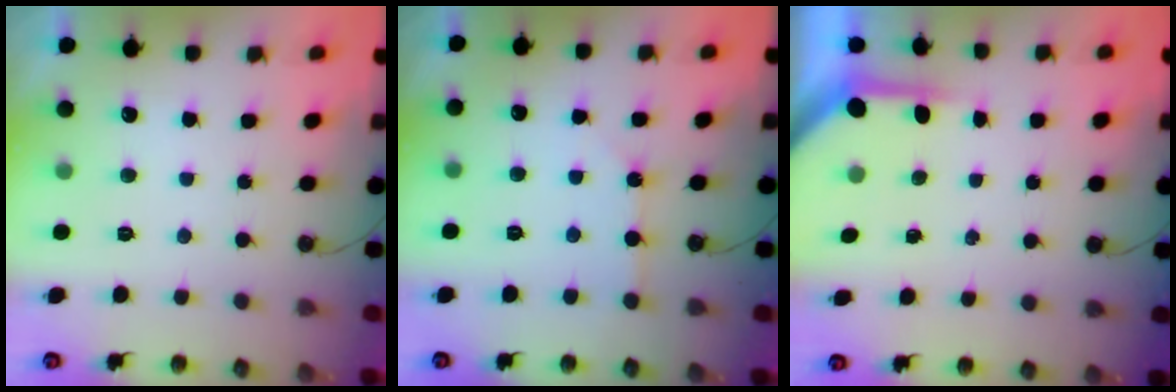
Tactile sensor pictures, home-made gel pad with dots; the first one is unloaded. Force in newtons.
{"total": 1.7, "press": 1.7, "slide": 0.3}
{"total": 3.8, "press": 3.8, "slide": 0.3}